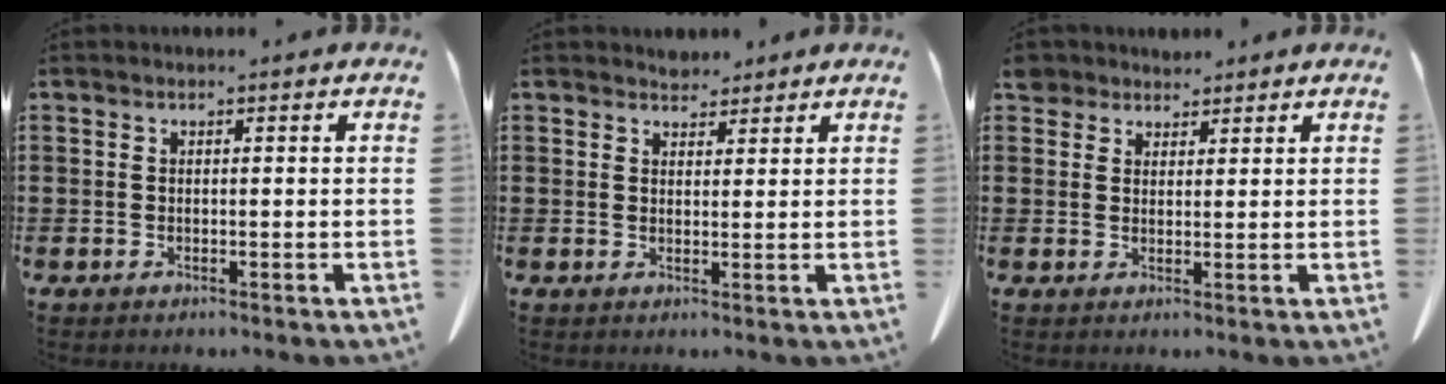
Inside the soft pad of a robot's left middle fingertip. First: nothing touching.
{"total": 2.3, "force": [2.2, 0.6, 0.1], "torque": [-0.008, -0.001, 0.042]}
{"total": 3.2, "force": [2.7, 1.5, 0.5], "torque": [-0.011, 0.000, 0.052]}